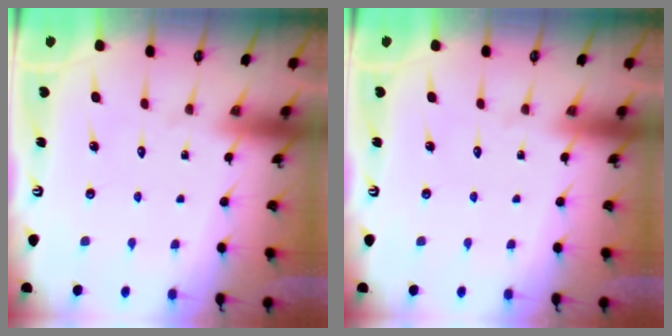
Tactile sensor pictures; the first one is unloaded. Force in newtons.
{"total": 0.0}